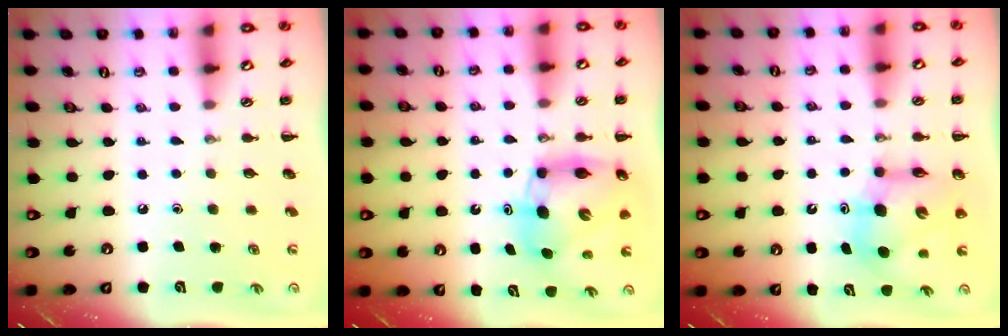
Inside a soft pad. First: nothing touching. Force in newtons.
{"total": 7.9, "press": 7.6, "slide": 2.0}
{"total": 8.6, "press": 8.2, "slide": 2.5}